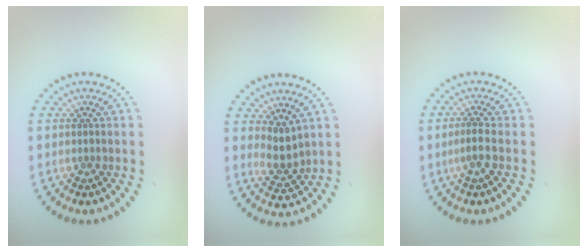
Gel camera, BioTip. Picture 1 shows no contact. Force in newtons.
{"total": 2.1, "press": 1.6, "slide": 1.4}
{"total": 1.5, "press": 1.2, "slide": 1.0}